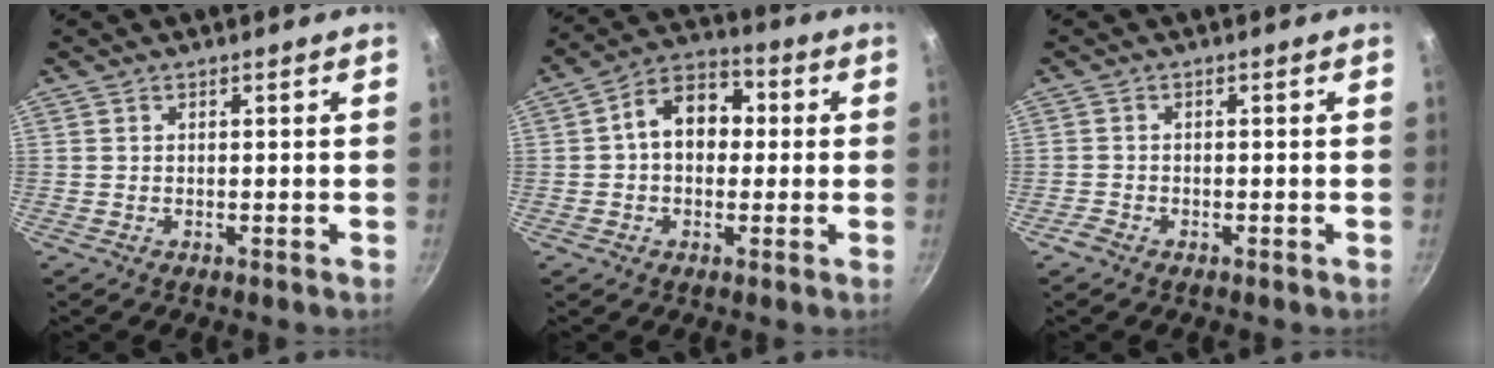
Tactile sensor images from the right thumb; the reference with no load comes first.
{"total": 10.6, "force": [0.9, 7.8, 7.1], "torque": [-0.066, 0.030, -0.006]}
{"total": 1.8, "force": [-1.3, 1.1, 0.7], "torque": [-0.019, 0.009, -0.027]}